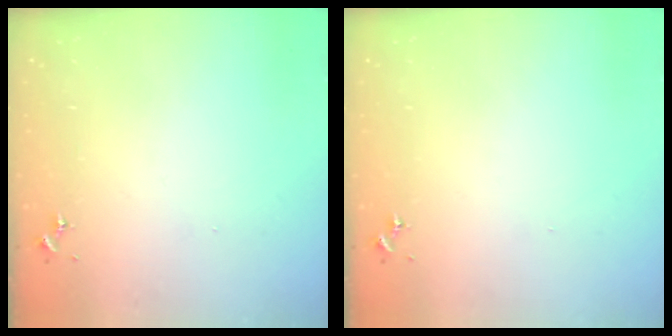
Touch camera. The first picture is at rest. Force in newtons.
{"total": 0.0}